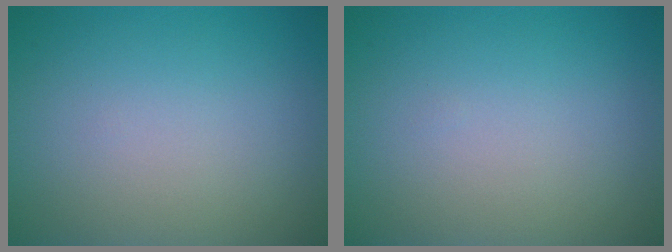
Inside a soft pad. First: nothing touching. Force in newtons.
{"total": 0.0}